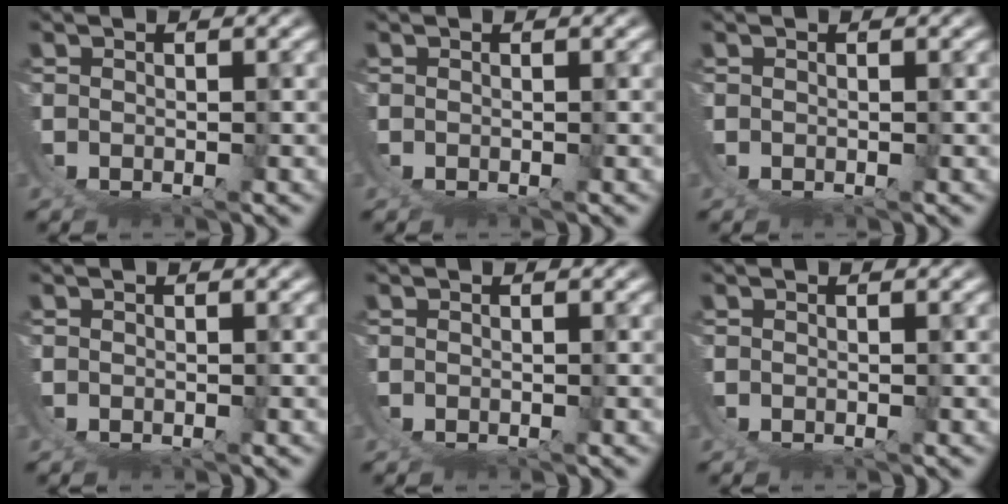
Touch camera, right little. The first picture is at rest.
{"total": 0.0}
{"total": 0.0}
{"total": 0.0}
{"total": 0.0}
{"total": 0.0}